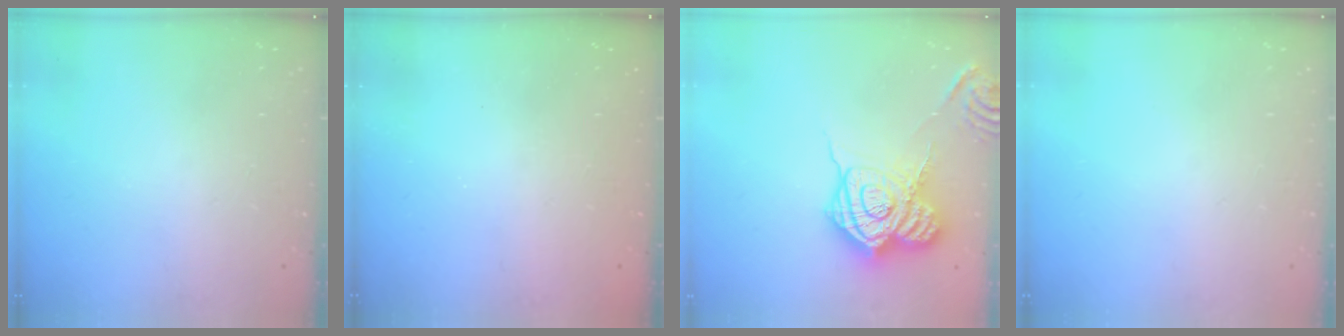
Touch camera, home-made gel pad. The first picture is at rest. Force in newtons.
{"total": 2.5, "press": 2.4, "slide": 0.7}
{"total": 18.9, "press": 18.9, "slide": 1.5}
{"total": 0.0}